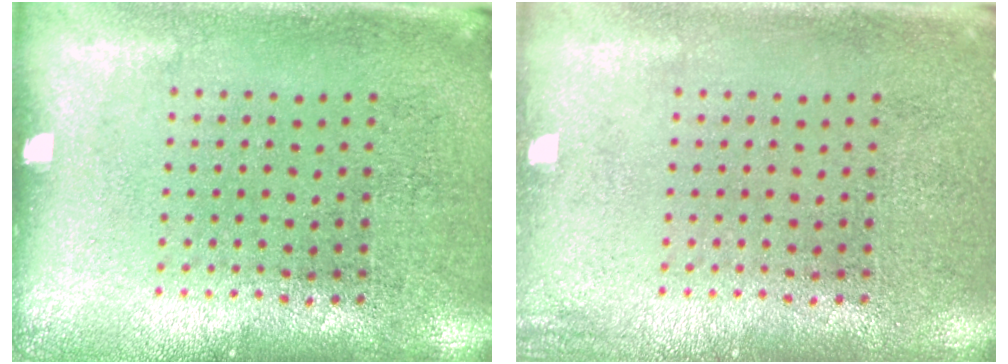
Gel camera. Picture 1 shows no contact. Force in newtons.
{"total": 0.9, "press": 0.9, "slide": 0.1}